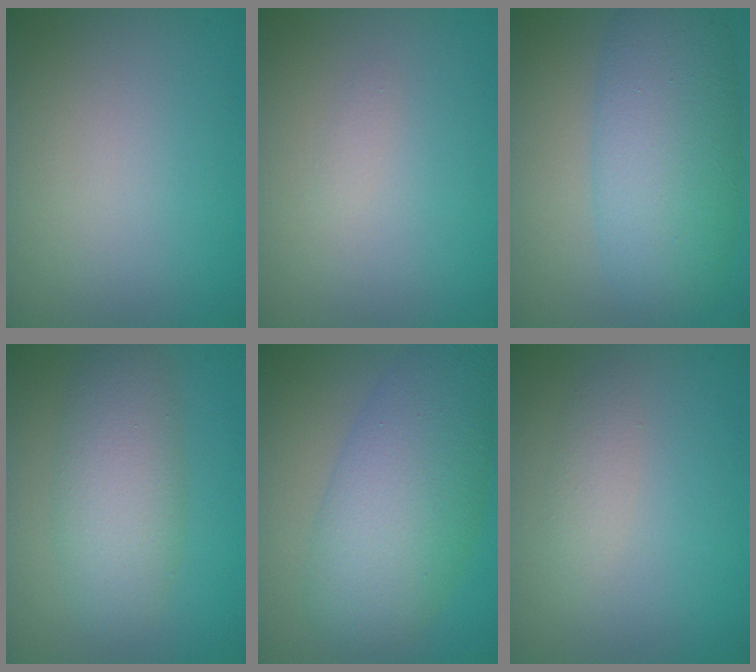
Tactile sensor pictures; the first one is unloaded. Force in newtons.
{"total": 0.5, "press": 0.5, "slide": 0.0}
{"total": 8.0, "press": 8.0, "slide": 0.2}
{"total": 5.0, "press": 5.0, "slide": 0.1}
{"total": 8.3, "press": 8.3, "slide": 0.0}
{"total": 1.3, "press": 1.3, "slide": 0.1}